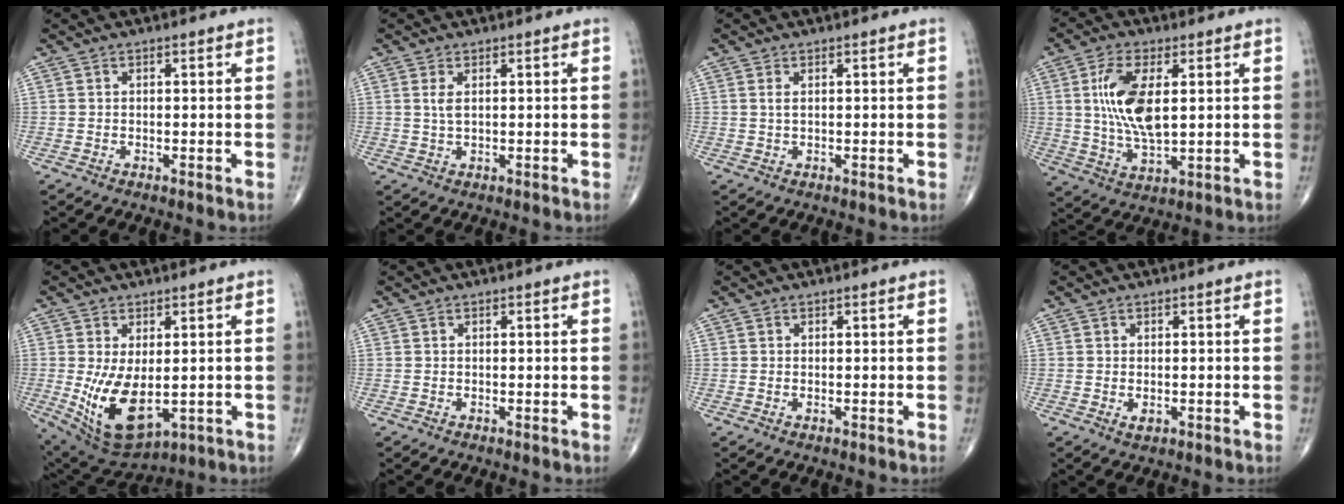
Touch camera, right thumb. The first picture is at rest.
{"total": 2.1, "force": [0.7, 0.8, 1.8], "torque": [-0.041, -0.001, 0.019]}
{"total": 1.2, "force": [0.4, 0.4, 1.0], "torque": [-0.024, 0.003, 0.012]}
{"total": 12.2, "force": [2.3, 5.4, 10.7], "torque": [-0.213, -0.014, 0.049]}
{"total": 12.3, "force": [-1.3, 6.5, 10.4], "torque": [-0.181, -0.018, 0.006]}
{"total": 0.0}
{"total": 0.0}
{"total": 1.5, "force": [-0.3, 0.9, 1.1], "torque": [-0.016, -0.003, -0.001]}